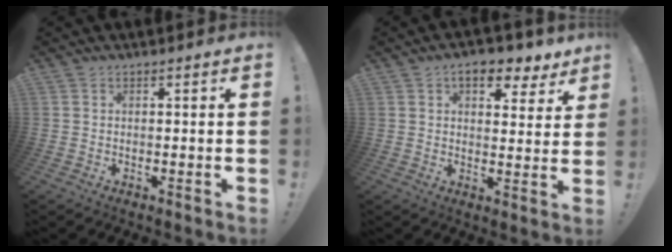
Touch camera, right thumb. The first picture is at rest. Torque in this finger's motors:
{"motor_torque": [0.03, 0.03, 0.03, 0.02, 0.00]}